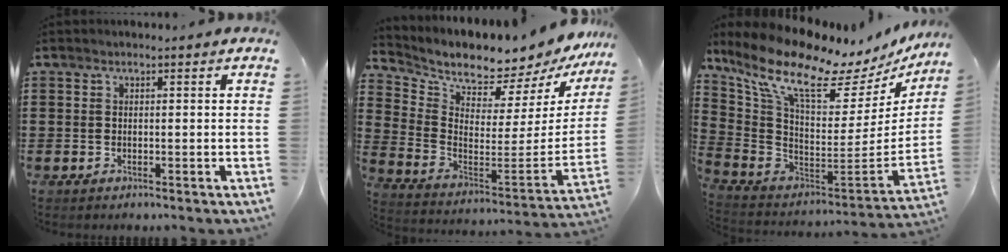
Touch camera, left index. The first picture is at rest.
{"total": 6.6, "force": [6.5, 0.5, 0.6], "torque": [-0.051, -0.083, 0.106]}
{"total": 11.7, "force": [8.6, 2.6, 7.6], "torque": [-0.180, -0.073, 0.138]}